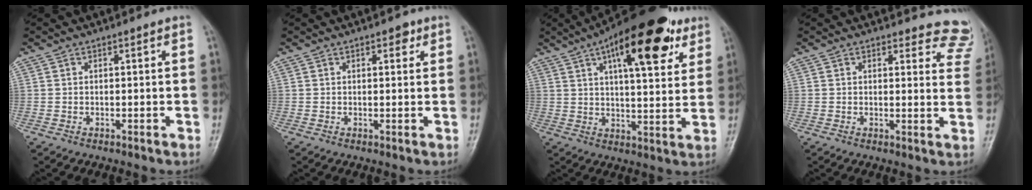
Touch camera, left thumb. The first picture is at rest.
{"total": 1.9, "force": [1.1, 1.0, 1.2], "torque": [-0.006, -0.002, 0.012]}
{"total": 20.9, "force": [10.5, 7.9, 16.3], "torque": [-0.215, -0.015, 0.152]}
{"total": 9.2, "force": [8.6, 3.2, 0.1], "torque": [0.062, -0.058, 0.056]}